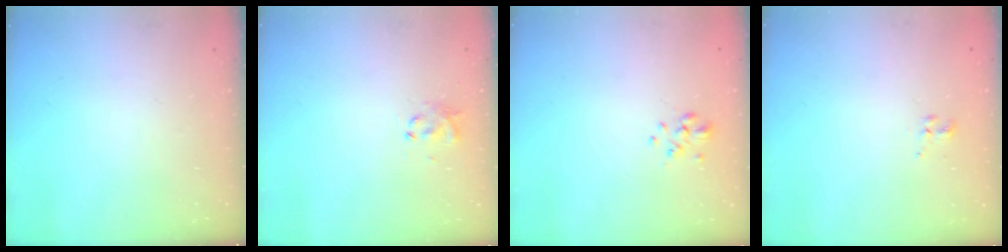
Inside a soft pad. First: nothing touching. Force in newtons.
{"total": 2.8, "press": 2.7, "slide": 0.8}
{"total": 1.9, "press": 1.7, "slide": 0.8}
{"total": 2.8, "press": 2.5, "slide": 1.3}